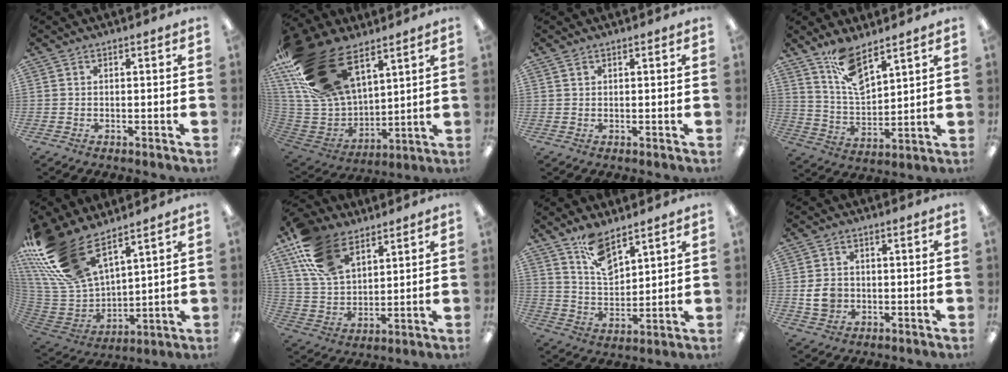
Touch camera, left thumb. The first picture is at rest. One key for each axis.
{"total": 29.4, "fx": 15.9, "fy": 16.3, "fz": 18.6, "tx": -0.374, "ty": -0.074, "tz": 0.299}
{"total": 1.1, "fx": 0.7, "fy": 0.7, "fz": 0.5, "tx": -0.012, "ty": 0.002, "tz": 0.013}
{"total": 10.7, "fx": 8.4, "fy": 3.7, "fz": 5.7, "tx": -0.111, "ty": -0.044, "tz": 0.152}
{"total": 22.0, "fx": 15.5, "fy": 10.1, "fz": 12.0, "tx": -0.275, "ty": -0.083, "tz": 0.288}
{"total": 17.8, "fx": 10.5, "fy": 10.4, "fz": 10.0, "tx": -0.208, "ty": -0.027, "tz": 0.201}
{"total": 9.9, "fx": 7.7, "fy": 4.1, "fz": 4.7, "tx": -0.082, "ty": -0.043, "tz": 0.139}
{"total": 5.5, "fx": -0.4, "fy": 4.6, "fz": 3.0, "tx": -0.061, "ty": 0.004, "tz": -0.008}